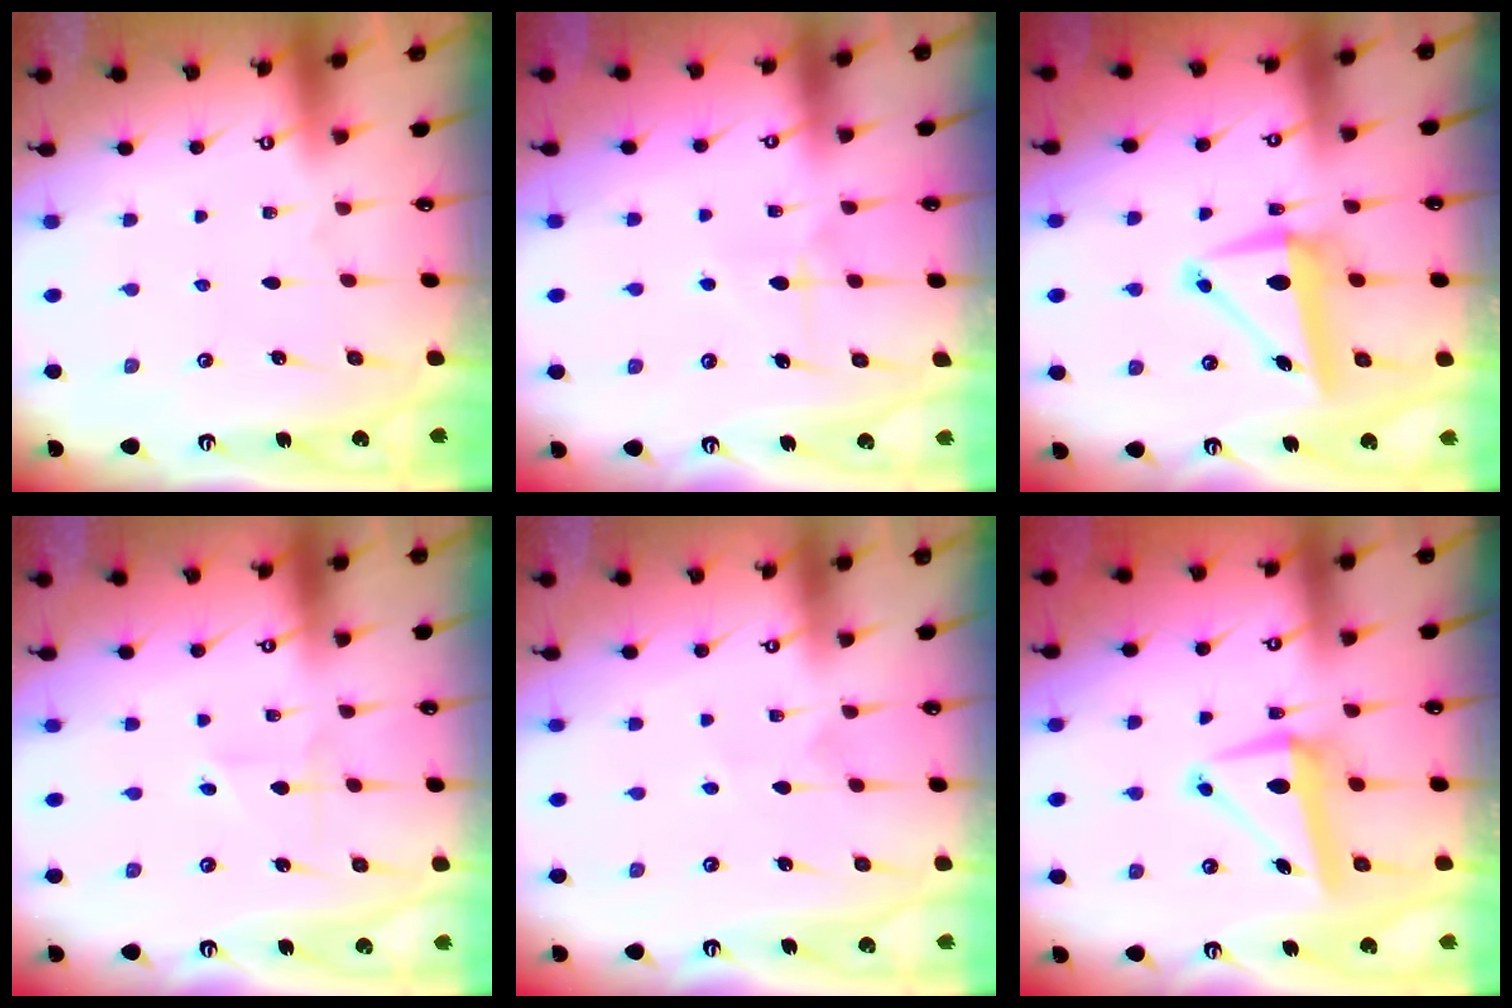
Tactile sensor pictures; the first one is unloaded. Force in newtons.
{"total": 5.9, "press": 5.9, "slide": 0.7}
{"total": 8.3, "press": 8.2, "slide": 1.3}
{"total": 1.6, "press": 1.6, "slide": 0.3}
{"total": 2.5, "press": 2.3, "slide": 0.9}
{"total": 8.8, "press": 8.7, "slide": 1.5}